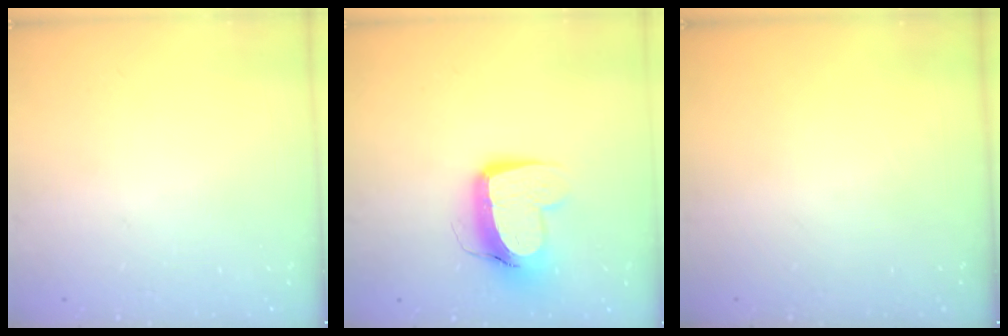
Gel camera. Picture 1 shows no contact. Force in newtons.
{"total": 11.6, "press": 11.5, "slide": 1.3}
{"total": 0.0}